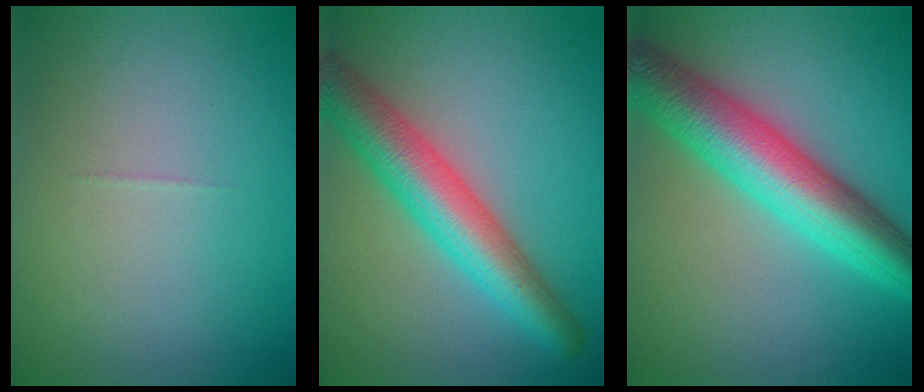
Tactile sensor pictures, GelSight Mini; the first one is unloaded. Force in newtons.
{"total": 6.9, "press": 6.9, "slide": 0.1}
{"total": 9.2, "press": 9.2, "slide": 0.0}